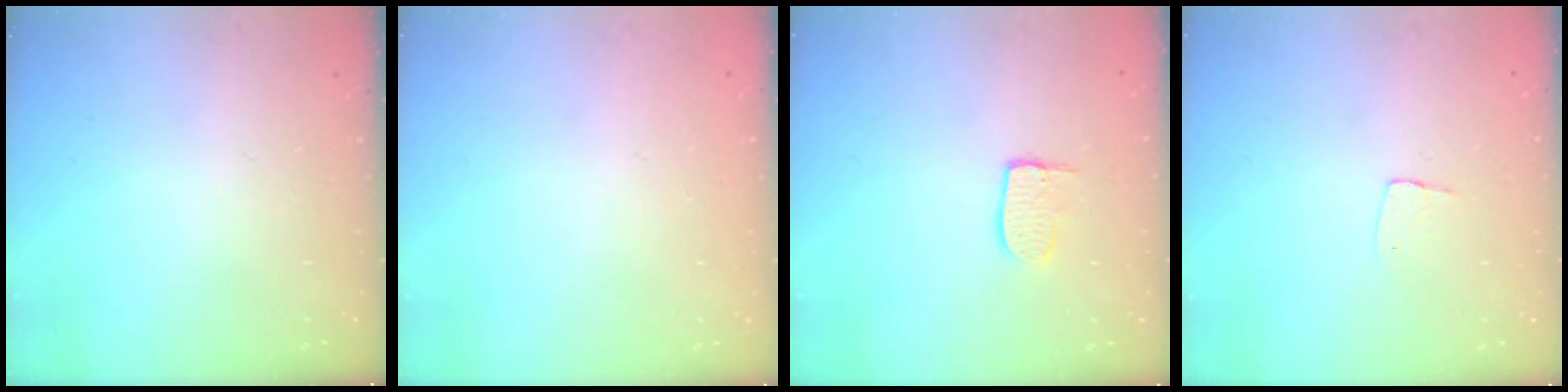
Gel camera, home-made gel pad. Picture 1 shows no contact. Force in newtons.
{"total": 0.7, "press": 0.6, "slide": 0.3}
{"total": 5.9, "press": 5.9, "slide": 0.2}
{"total": 4.1, "press": 4.1, "slide": 0.3}